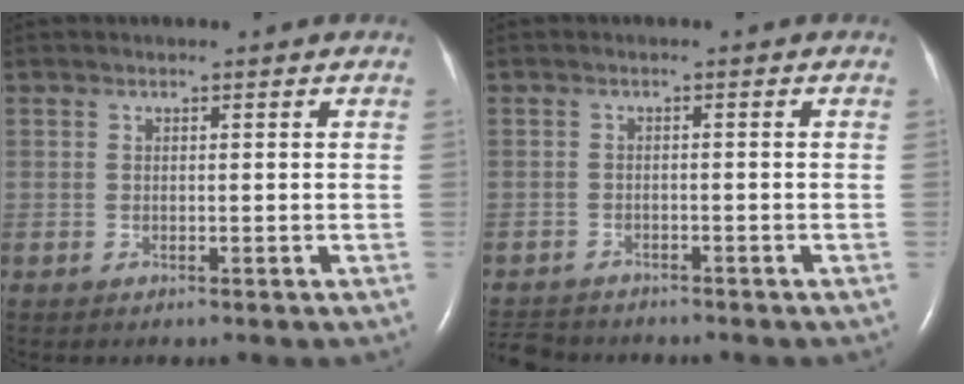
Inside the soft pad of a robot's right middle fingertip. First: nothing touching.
{"total": 4.9, "force": [-4.7, 1.4, 0.7], "torque": [-0.013, -0.013, -0.077]}